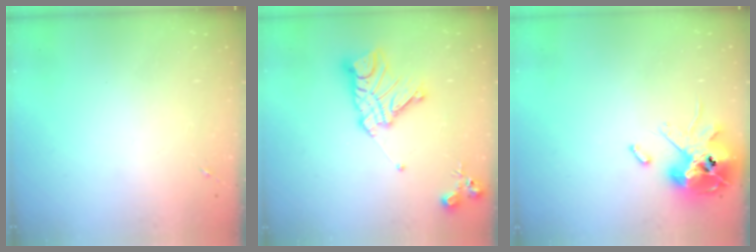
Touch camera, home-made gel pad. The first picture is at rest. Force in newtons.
{"total": 16.1, "press": 16.0, "slide": 1.6}
{"total": 13.9, "press": 13.7, "slide": 2.3}